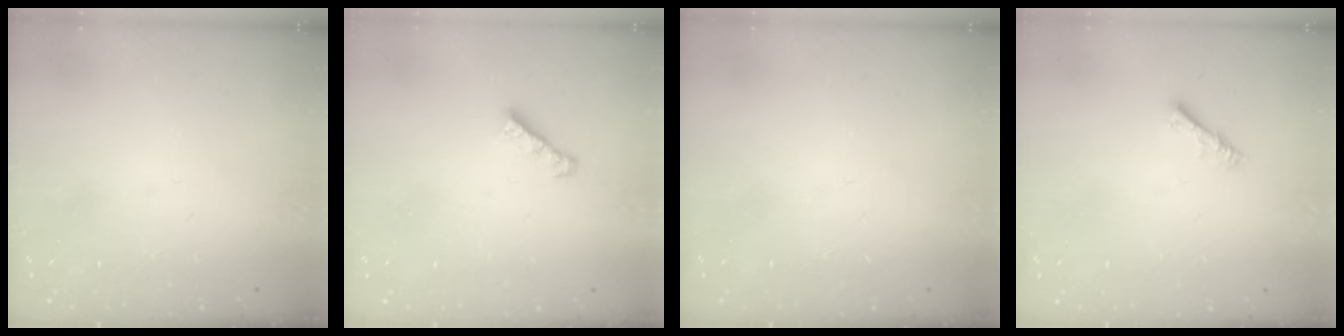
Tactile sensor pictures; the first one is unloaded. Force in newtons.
{"total": 3.0, "press": 3.0, "slide": 0.3}
{"total": 0.0}
{"total": 3.6, "press": 3.5, "slide": 0.7}